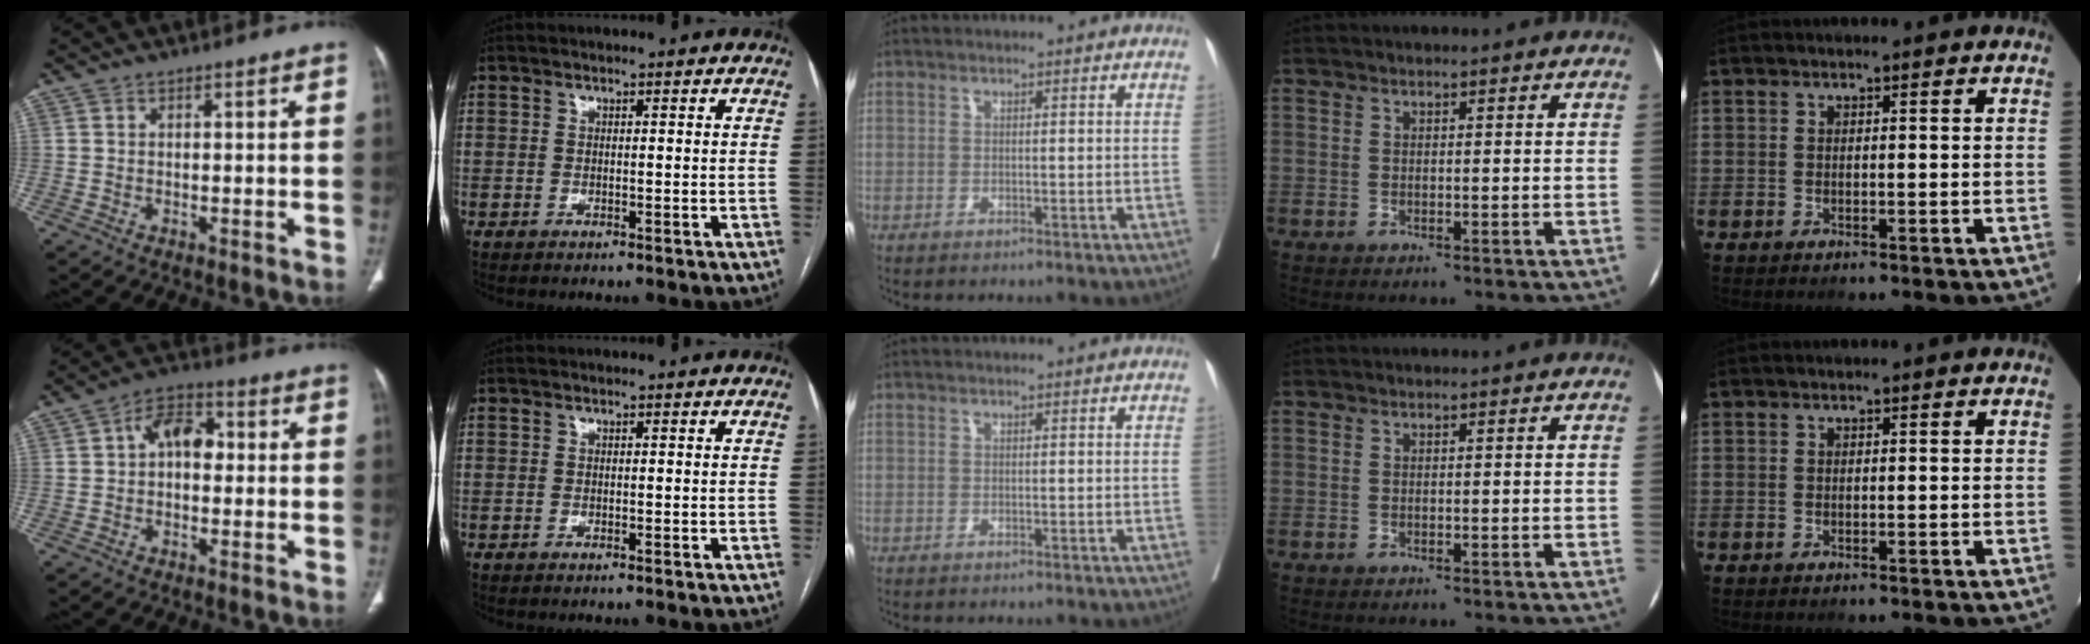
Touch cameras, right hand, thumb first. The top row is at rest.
{"thumb": {"total": 7.2, "force": [0.5, 4.8, 5.4], "torque": [-0.066, 0.026, -0.003]}}